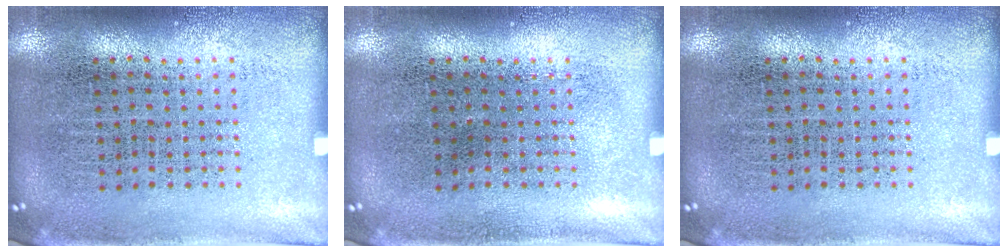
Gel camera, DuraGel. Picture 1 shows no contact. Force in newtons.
{"total": 0.0}
{"total": 0.0}